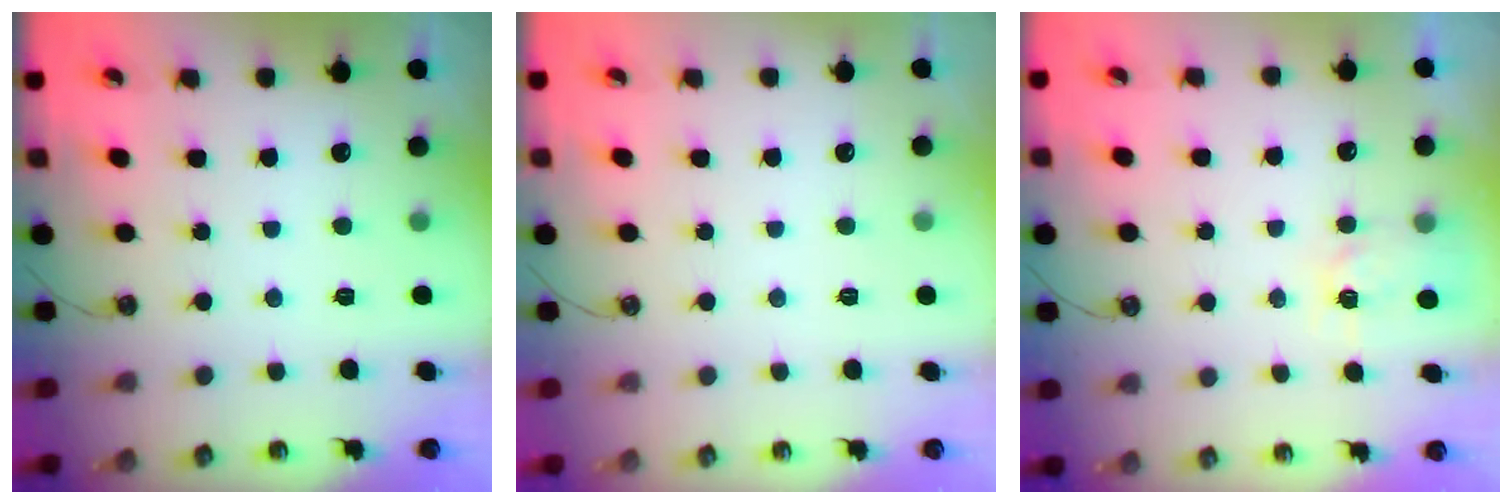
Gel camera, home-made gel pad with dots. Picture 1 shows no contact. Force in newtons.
{"total": 0.0}
{"total": 4.8, "press": 4.7, "slide": 0.6}